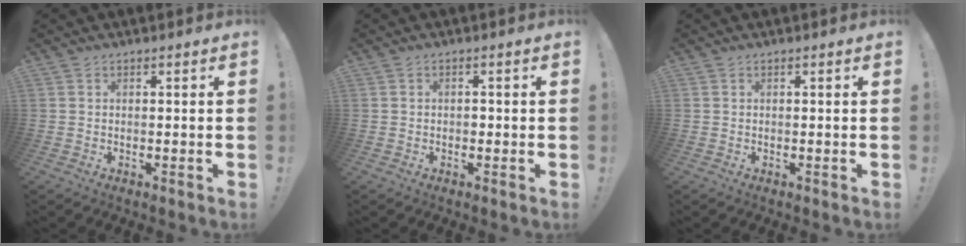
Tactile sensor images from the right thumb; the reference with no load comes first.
{"total": 1.1, "force": [-0.7, 0.7, 0.4], "torque": [-0.013, 0.004, -0.012]}
{"total": 0.0}